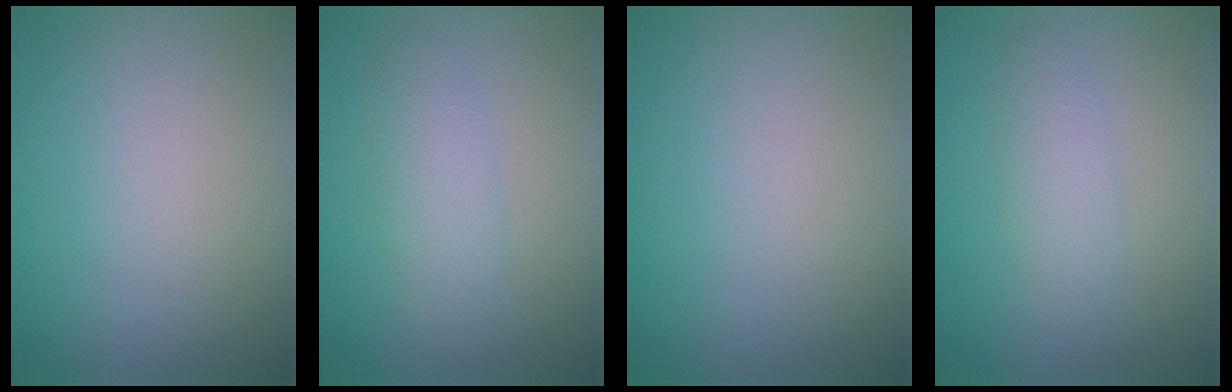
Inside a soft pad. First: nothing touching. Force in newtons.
{"total": 2.7, "press": 2.7, "slide": 0.1}
{"total": 0.0}
{"total": 2.2, "press": 2.2, "slide": 0.2}